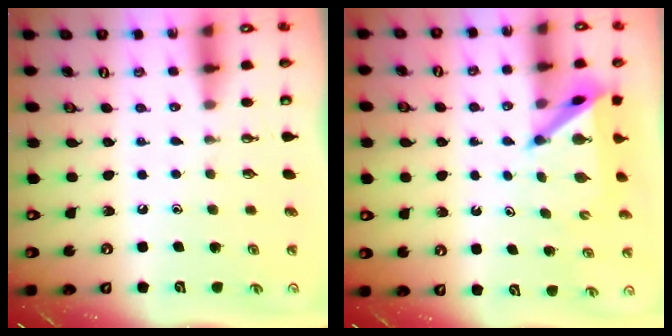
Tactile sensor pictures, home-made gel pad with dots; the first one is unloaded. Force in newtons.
{"total": 6.6, "press": 6.5, "slide": 0.6}